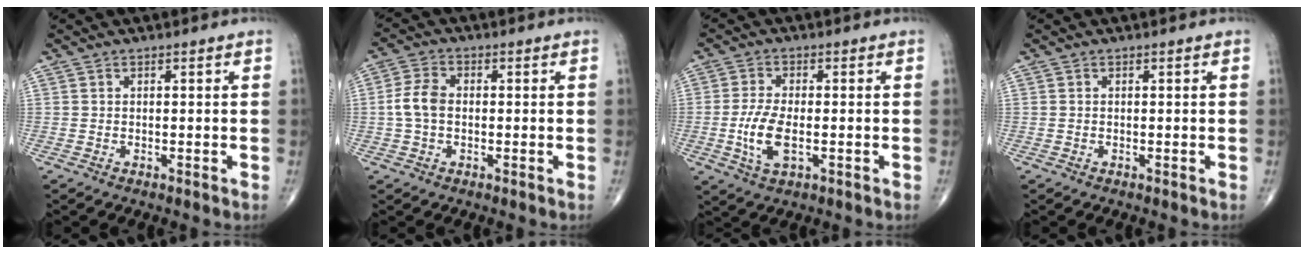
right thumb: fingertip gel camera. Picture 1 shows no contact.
{"total": 5.2, "force": [-0.3, 3.4, 3.9], "torque": [-0.086, 0.015, -0.012]}
{"total": 7.0, "force": [-1.3, 3.2, 6.1], "torque": [-0.133, -0.002, -0.023]}
{"total": 0.0}